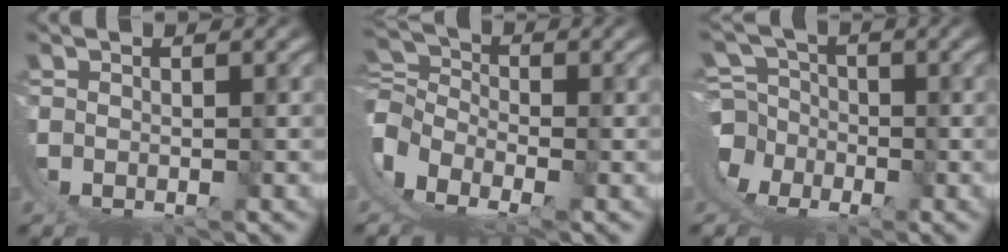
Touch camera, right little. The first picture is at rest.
{"total": 8.5, "force": [-1.4, 6.8, 4.8], "torque": [-0.116, -0.034, -0.025]}
{"total": 10.3, "force": [-1.6, 9.5, 3.7], "torque": [-0.114, -0.048, -0.029]}